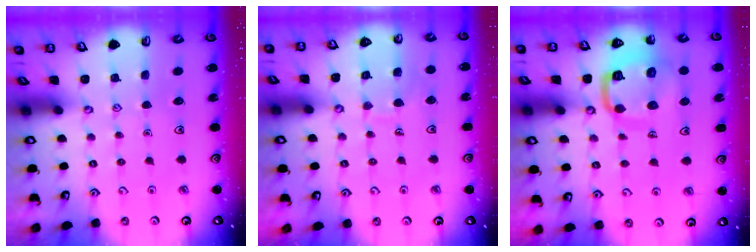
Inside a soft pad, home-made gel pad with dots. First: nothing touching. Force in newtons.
{"total": 7.8, "press": 7.8, "slide": 0.4}
{"total": 12.5, "press": 12.4, "slide": 1.5}